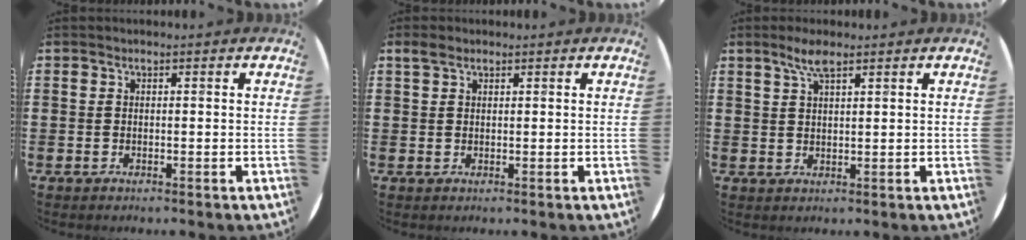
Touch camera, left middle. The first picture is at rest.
{"total": 1.4, "force": [1.1, 0.7, 0.6], "torque": [-0.014, 0.005, 0.019]}
{"total": 3.4, "force": [2.3, 0.8, 2.3], "torque": [-0.050, 0.006, 0.041]}